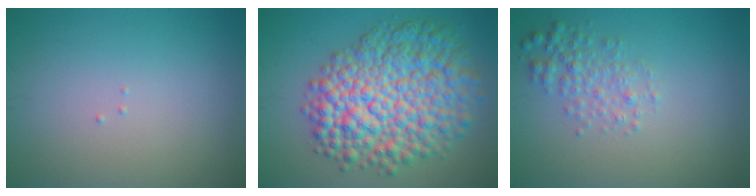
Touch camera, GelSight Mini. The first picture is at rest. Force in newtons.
{"total": 11.3, "press": 11.3, "slide": 0.3}
{"total": 2.4, "press": 2.4, "slide": 0.1}